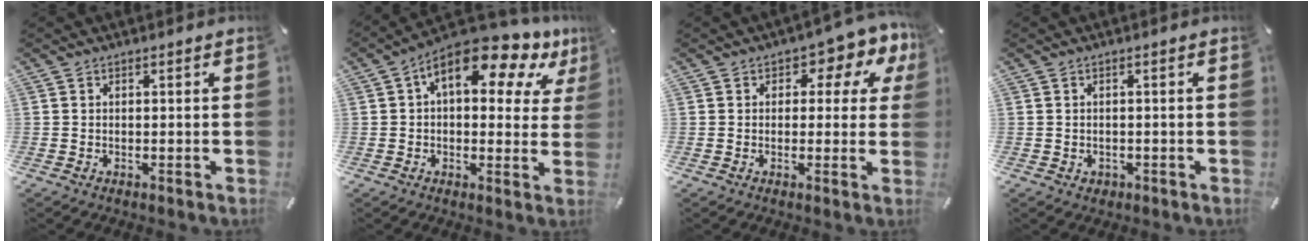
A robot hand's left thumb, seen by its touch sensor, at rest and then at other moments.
{"total": 14.2, "force": [7.3, 6.4, 10.4], "torque": [-0.151, -0.037, 0.121]}
{"total": 6.4, "force": [2.6, 4.1, 4.2], "torque": [-0.046, -0.016, 0.035]}
{"total": 1.2, "force": [-0.3, 1.1, 0.3], "torque": [-0.006, 0.004, -0.009]}